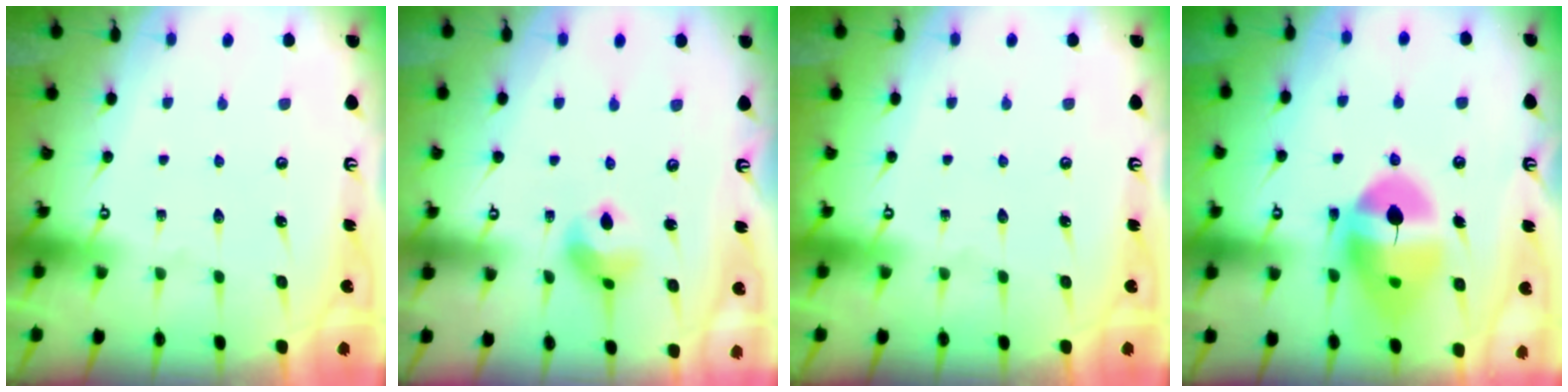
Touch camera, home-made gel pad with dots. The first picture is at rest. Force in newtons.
{"total": 7.2, "press": 7.2, "slide": 0.3}
{"total": 0.0}
{"total": 15.0, "press": 14.9, "slide": 1.8}